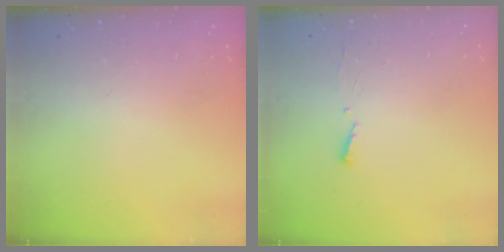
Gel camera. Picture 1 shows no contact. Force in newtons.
{"total": 4.1, "press": 4.0, "slide": 1.0}